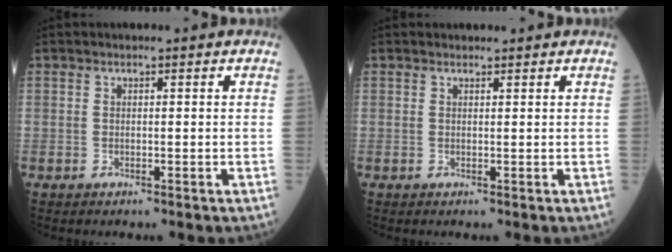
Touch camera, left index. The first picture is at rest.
{"total": 1.0, "force": [1.0, 0.2, 0.1], "torque": [-0.009, 0.006, 0.018]}